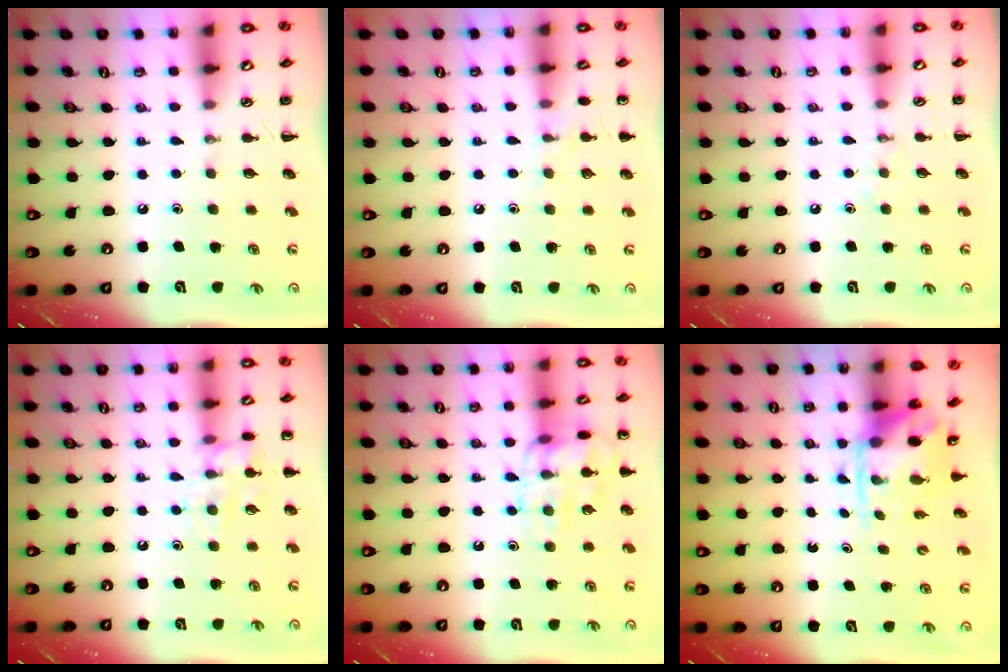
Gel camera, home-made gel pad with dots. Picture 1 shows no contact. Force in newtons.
{"total": 5.4, "press": 5.2, "slide": 1.7}
{"total": 3.5, "press": 3.4, "slide": 0.9}
{"total": 10.8, "press": 10.8, "slide": 0.6}
{"total": 13.0, "press": 13.0, "slide": 0.7}
{"total": 3.7, "press": 3.7, "slide": 0.8}